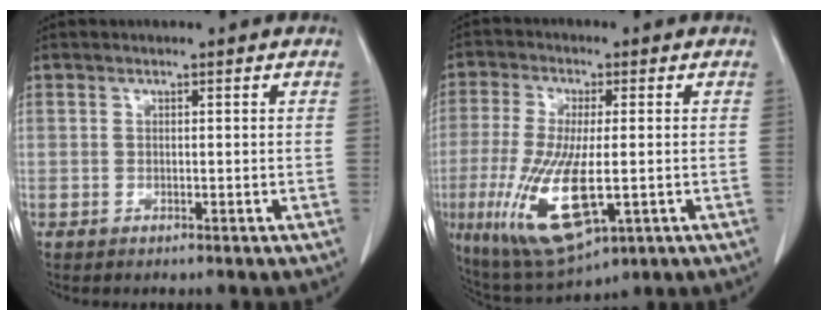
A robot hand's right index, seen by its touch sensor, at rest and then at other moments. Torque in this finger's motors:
{"motor_torque": [1.87, -0.27, 1.05, 0.21]}